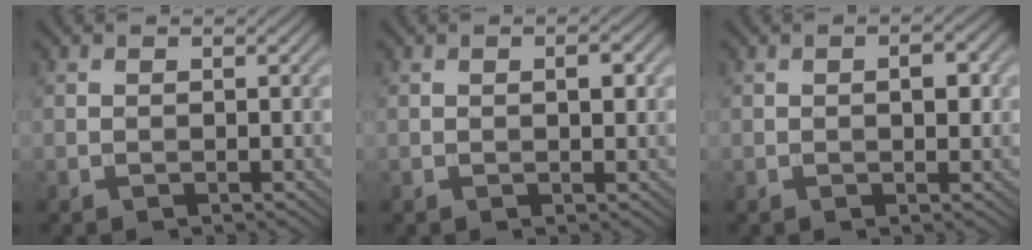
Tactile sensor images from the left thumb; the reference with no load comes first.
{"total": 1.7, "force": [0.2, 0.6, 1.5], "torque": [-0.020, 0.002, 0.002]}
{"total": 2.2, "force": [0.2, 1.0, 1.9], "torque": [-0.025, 0.002, 0.002]}